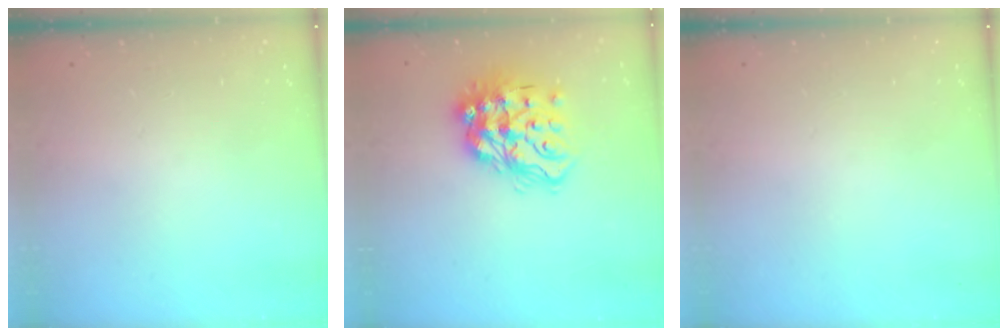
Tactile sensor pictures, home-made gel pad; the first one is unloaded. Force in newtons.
{"total": 16.7, "press": 16.6, "slide": 1.6}
{"total": 0.0}